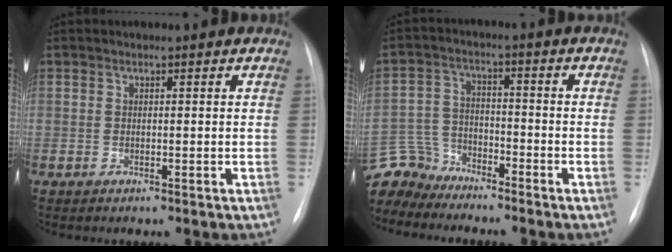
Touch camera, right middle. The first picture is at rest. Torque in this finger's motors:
{"motor_torque": [0.07, -0.01, 0.01, -0.06]}